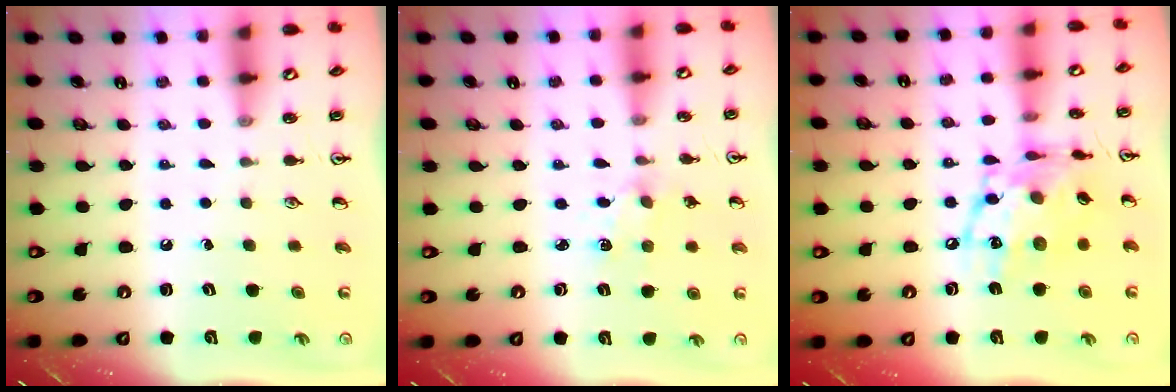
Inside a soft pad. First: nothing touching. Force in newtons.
{"total": 2.0, "press": 2.0, "slide": 0.3}
{"total": 14.9, "press": 14.8, "slide": 1.4}